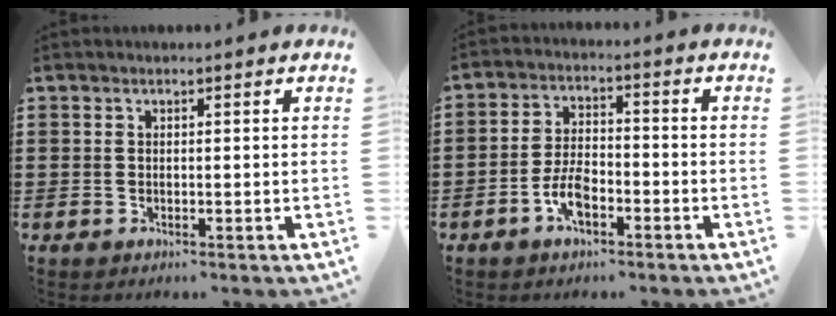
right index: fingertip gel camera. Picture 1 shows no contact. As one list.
[{"total": 5.6, "force": [-2.9, 2.5, 4.1], "torque": [-0.101, 0.000, -0.061]}]